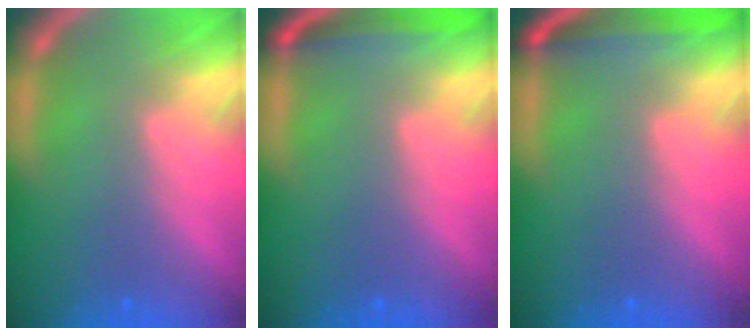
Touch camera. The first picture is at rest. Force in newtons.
{"total": 4.0}
{"total": 4.4}